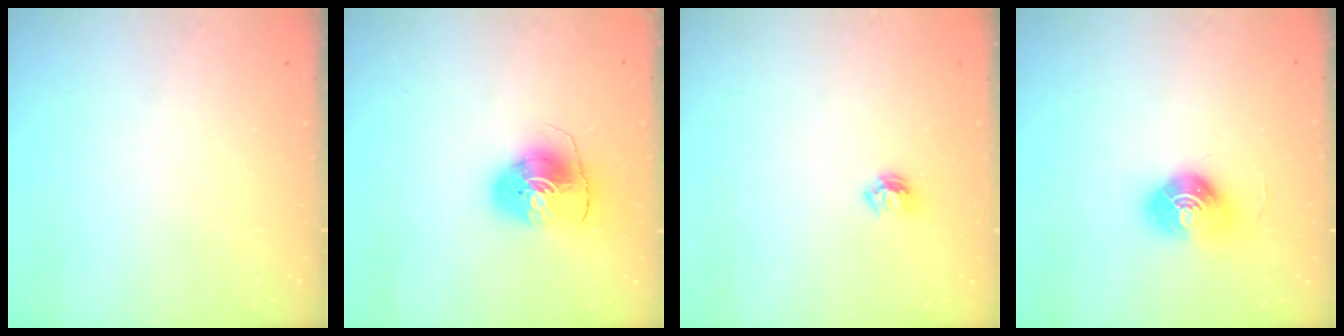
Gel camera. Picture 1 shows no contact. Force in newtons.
{"total": 9.3, "press": 9.2, "slide": 1.1}
{"total": 5.7, "press": 5.6, "slide": 0.7}
{"total": 10.0, "press": 10.0, "slide": 0.4}